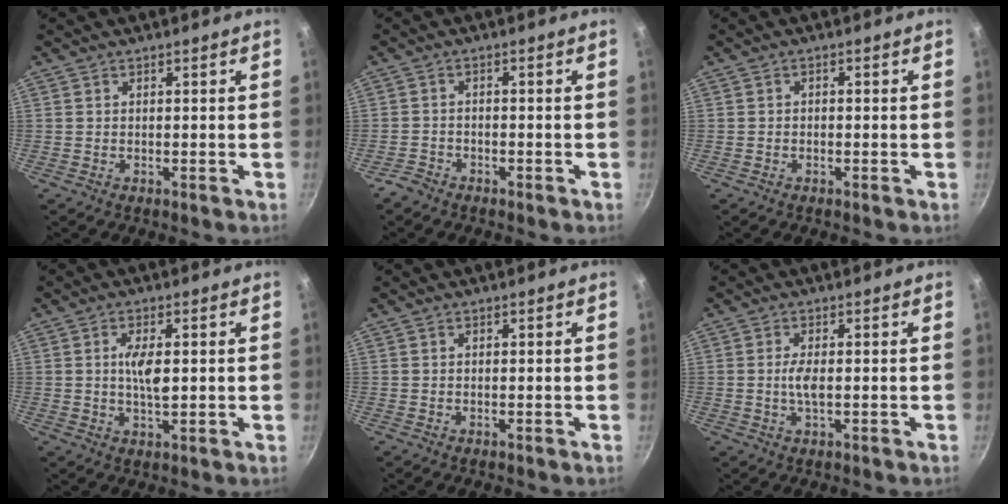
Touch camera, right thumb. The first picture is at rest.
{"total": 2.4, "force": [-2.0, 1.1, 0.5], "torque": [-0.017, 0.022, -0.037]}
{"total": 0.7, "force": [-0.4, 0.4, 0.4], "torque": [-0.012, 0.006, -0.008]}
{"total": 5.3, "force": [0.5, 2.0, 4.9], "torque": [-0.088, -0.001, 0.009]}
{"total": 0.0}
{"total": 3.1, "force": [-0.1, 1.0, 2.9], "torque": [-0.065, -0.001, -0.005]}